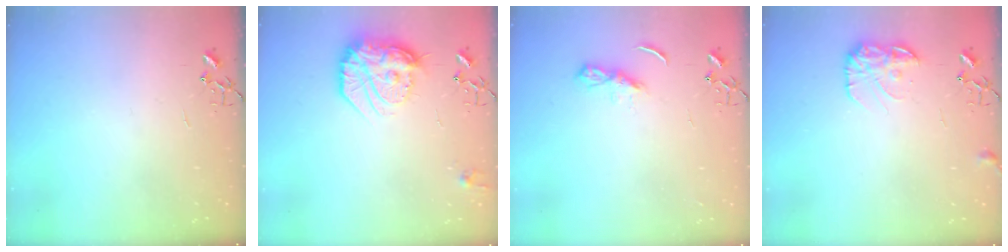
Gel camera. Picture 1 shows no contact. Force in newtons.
{"total": 20.0, "press": 19.9, "slide": 1.6}
{"total": 5.3, "press": 5.3, "slide": 0.6}
{"total": 10.7, "press": 10.7, "slide": 0.3}